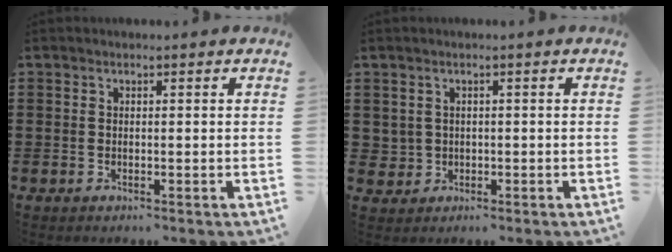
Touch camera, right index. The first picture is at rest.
{"total": 1.5, "force": [0.1, 1.5, 0.1], "torque": [-0.010, 0.006, 0.000]}